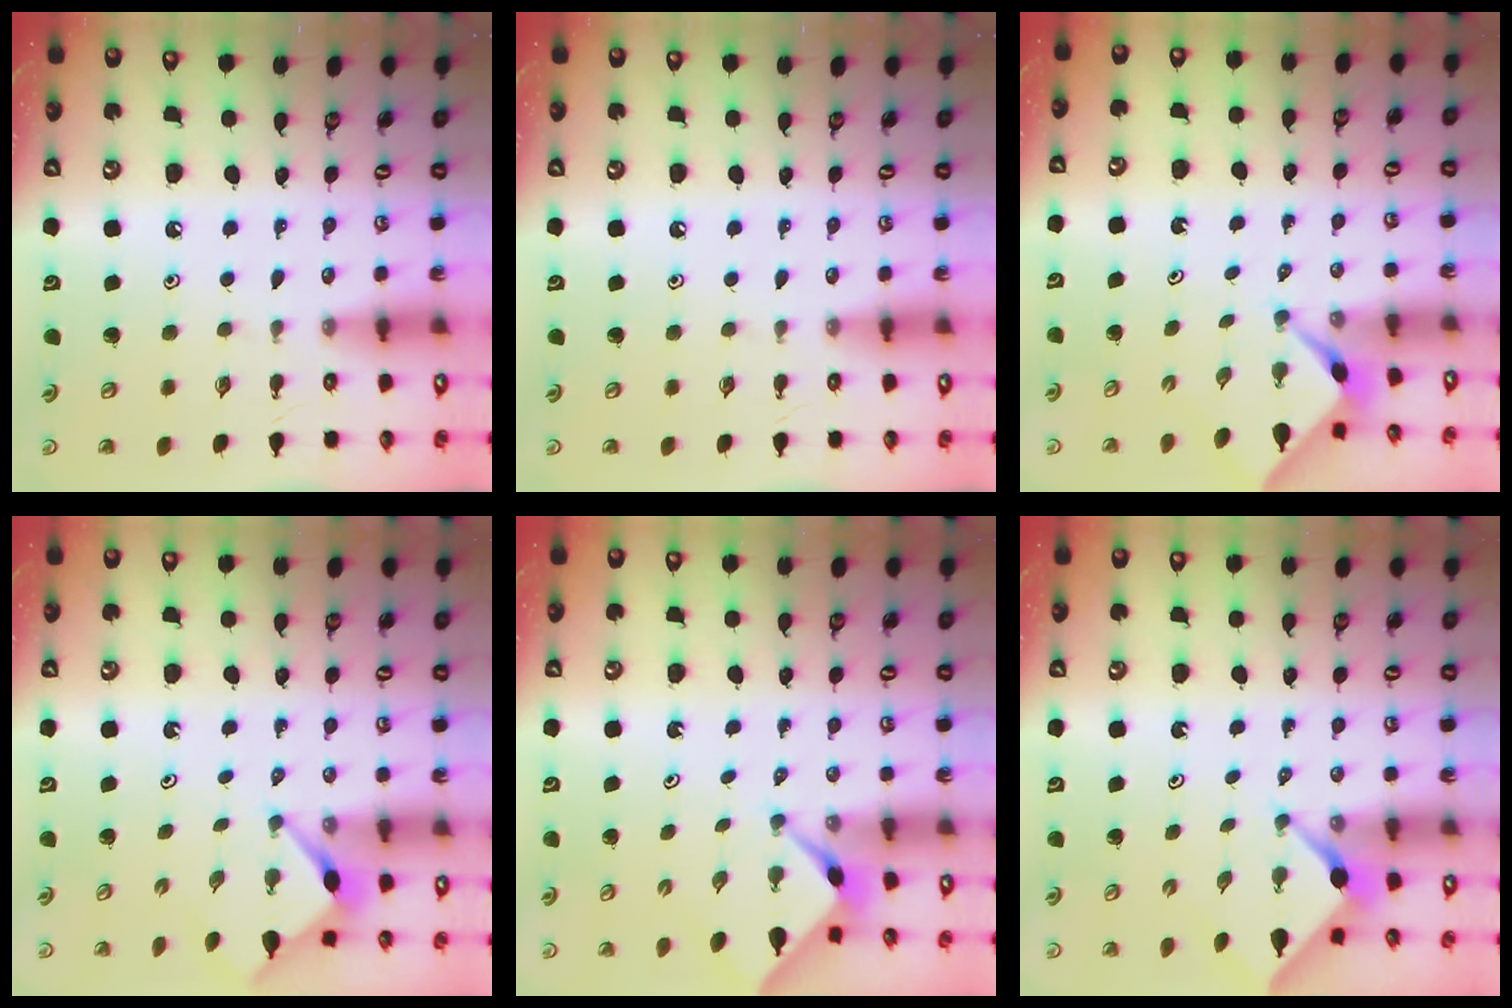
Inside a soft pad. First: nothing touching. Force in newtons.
{"total": 0.0}
{"total": 2.2, "press": 2.2, "slide": 0.1}
{"total": 3.5, "press": 3.5, "slide": 0.3}
{"total": 2.3, "press": 2.3, "slide": 0.2}
{"total": 2.6, "press": 2.6, "slide": 0.2}